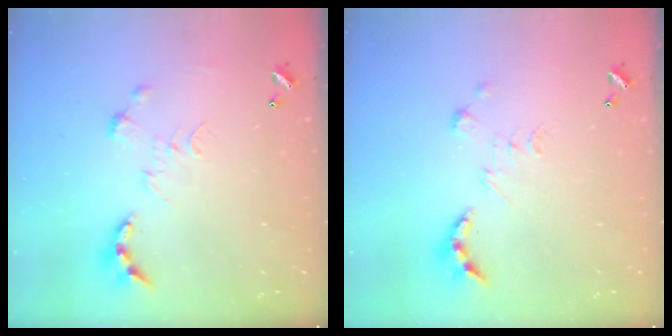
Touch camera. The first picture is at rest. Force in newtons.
{"total": 2.9, "press": 2.7, "slide": 1.3}